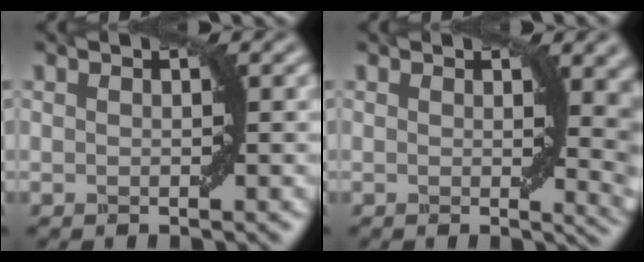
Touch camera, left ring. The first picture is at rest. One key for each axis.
{"total": 6.2, "fx": 1.3, "fy": 2.7, "fz": 5.5, "tx": -0.034, "ty": -0.006, "tz": 0.024}